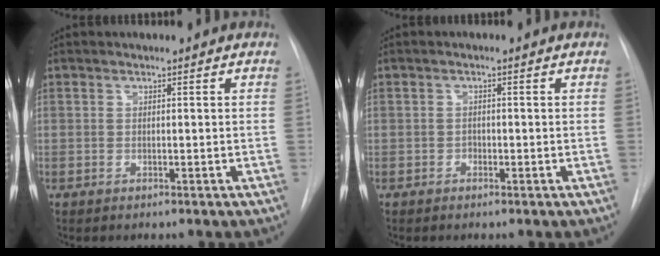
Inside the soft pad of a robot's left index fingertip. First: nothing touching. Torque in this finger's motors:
{"motor_torque": [-0.31, 0.26, -0.04, -0.01]}